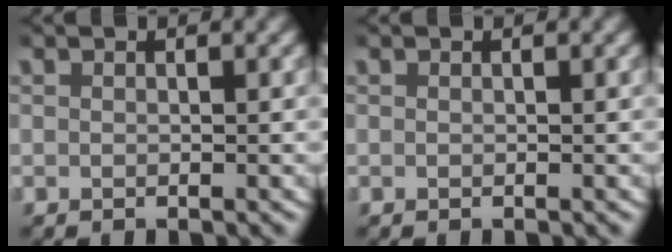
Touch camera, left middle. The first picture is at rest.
{"total": 0.0}